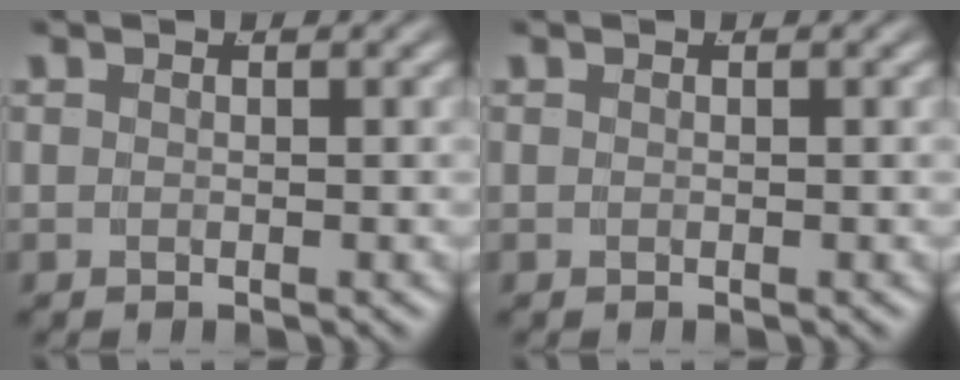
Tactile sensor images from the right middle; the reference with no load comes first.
{"total": 0.0}